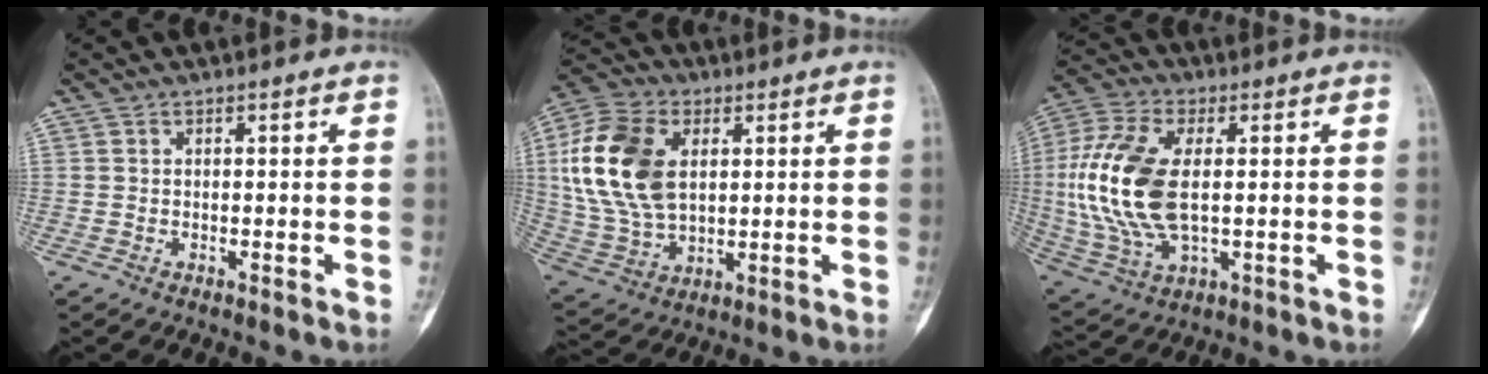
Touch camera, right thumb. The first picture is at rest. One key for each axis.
{"total": 18.3, "fx": 3.8, "fy": 11.7, "fz": 13.6, "tx": -0.273, "ty": 0.000, "tz": 0.074}
{"total": 17.9, "fx": 0.7, "fy": 9.4, "fz": 15.2, "tx": -0.344, "ty": -0.002, "tz": 0.018}